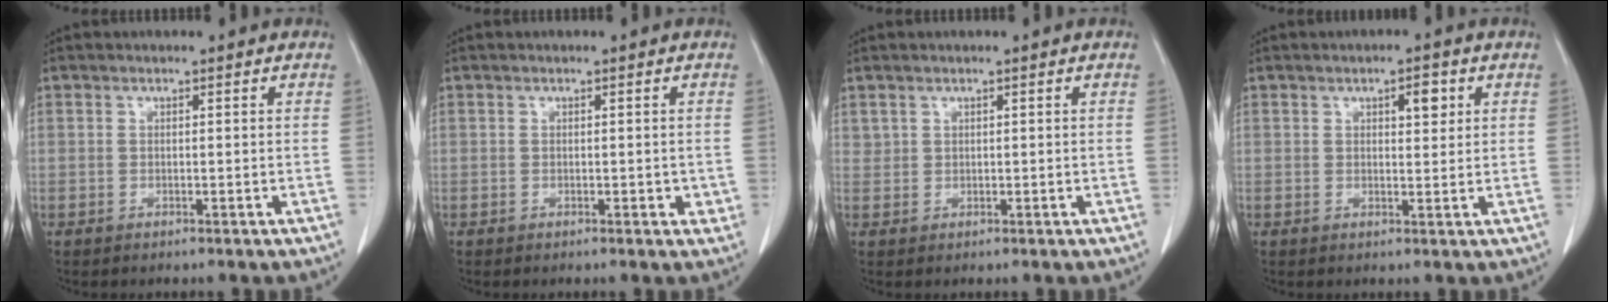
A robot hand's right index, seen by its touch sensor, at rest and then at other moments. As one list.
[{"total": 1.7, "force": [-0.3, 1.0, 1.4], "torque": [-0.011, 0.001, -0.003]}, {"total": 0.9, "force": [0.6, 0.7, 0.0], "torque": [0.009, 0.004, 0.010]}, {"total": 3.0, "force": [1.3, 1.1, 2.4], "torque": [-0.036, 0.001, 0.019]}]